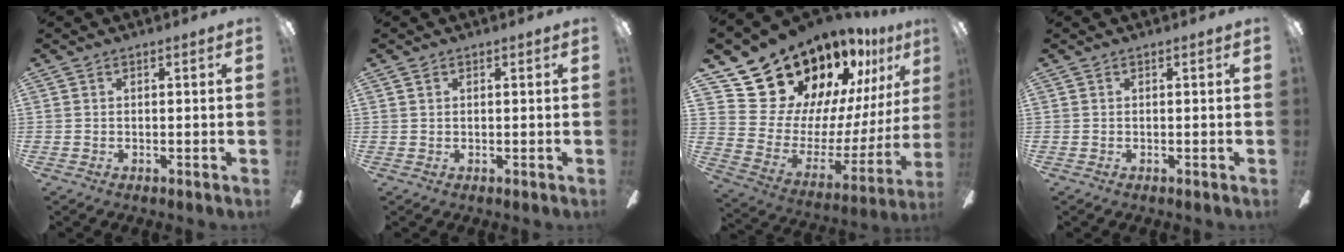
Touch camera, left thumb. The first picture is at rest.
{"total": 0.7, "force": [0.4, 0.5, 0.4], "torque": [-0.009, 0.004, 0.006]}
{"total": 21.0, "force": [17.8, 10.0, 5.1], "torque": [-0.094, -0.141, 0.344]}
{"total": 0.0}